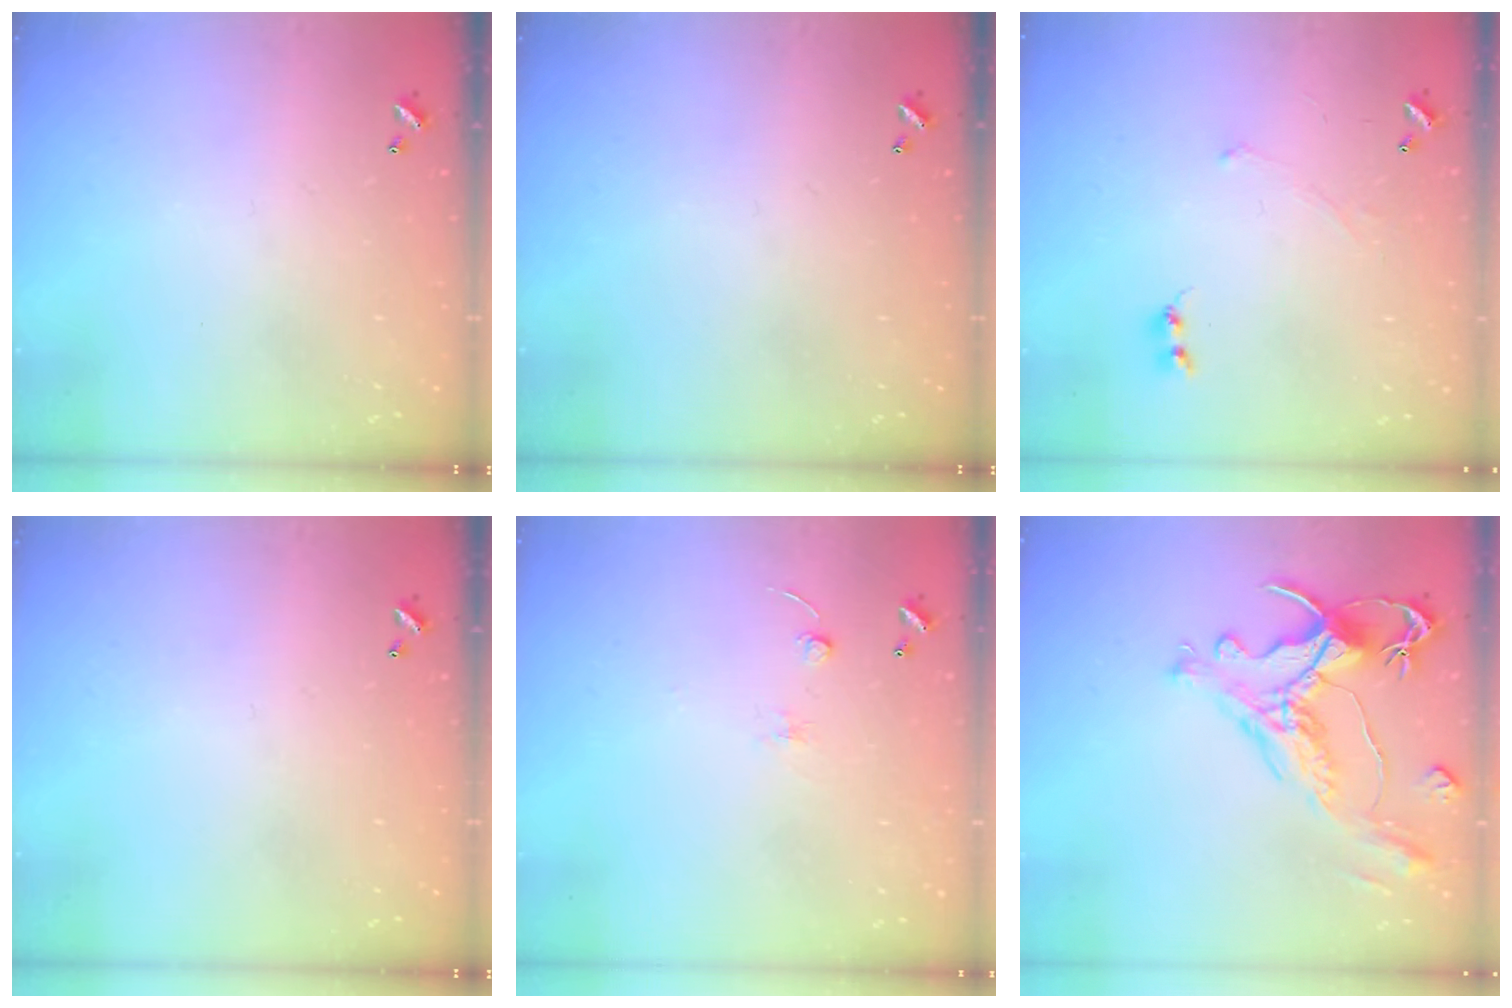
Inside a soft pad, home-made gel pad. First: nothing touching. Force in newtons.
{"total": 0.0}
{"total": 0.7, "press": 0.4, "slide": 0.5}
{"total": 0.0}
{"total": 2.5, "press": 2.4, "slide": 0.8}
{"total": 1.8, "press": 1.2, "slide": 1.3}